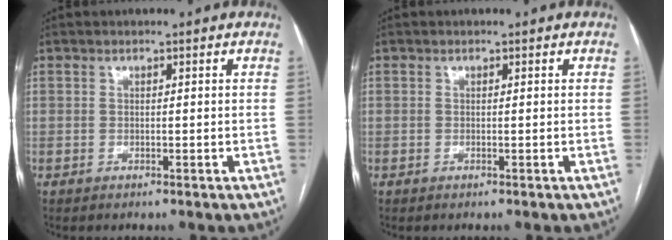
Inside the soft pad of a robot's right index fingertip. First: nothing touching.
{"total": 0.0}